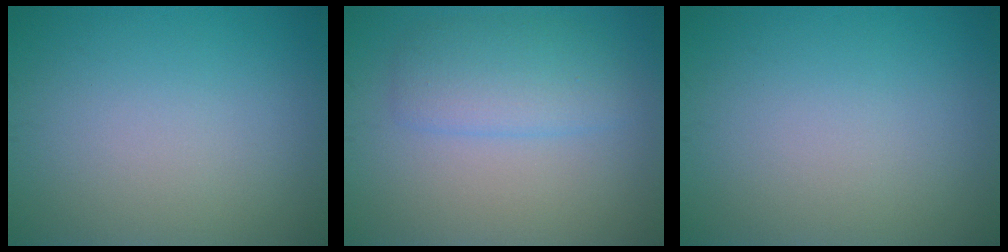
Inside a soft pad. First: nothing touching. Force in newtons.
{"total": 3.5, "press": 3.5, "slide": 0.1}
{"total": 0.0}